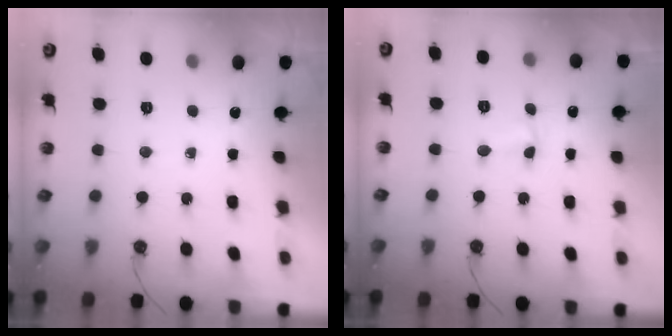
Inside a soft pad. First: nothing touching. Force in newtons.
{"total": 2.4, "press": 2.4, "slide": 0.6}